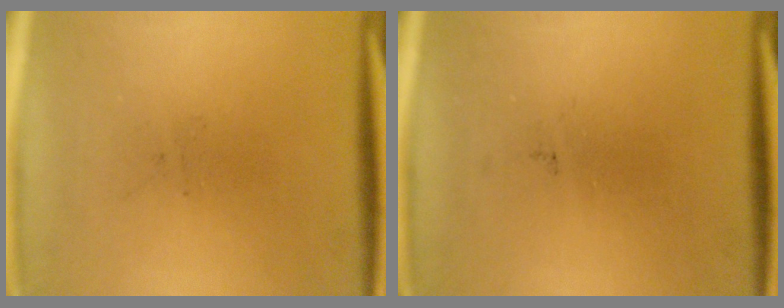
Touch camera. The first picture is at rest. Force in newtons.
{"total": 0.0}